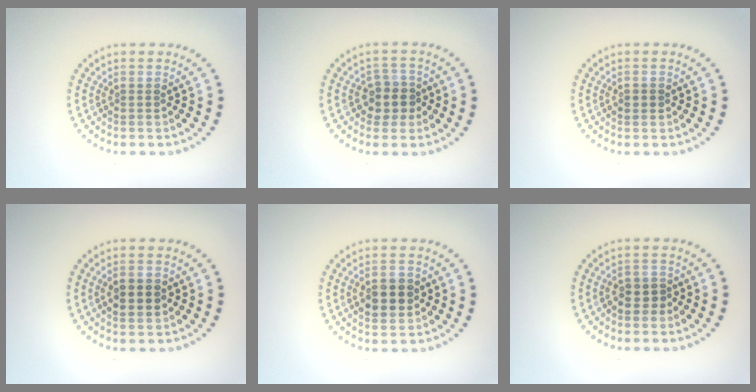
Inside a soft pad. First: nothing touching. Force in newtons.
{"total": 2.7, "press": 2.5, "slide": 1.0}
{"total": 1.3, "press": 1.3, "slide": 0.2}
{"total": 3.0, "press": 3.0, "slide": 0.2}
{"total": 3.7, "press": 3.7, "slide": 0.2}
{"total": 2.0, "press": 1.8, "slide": 0.7}